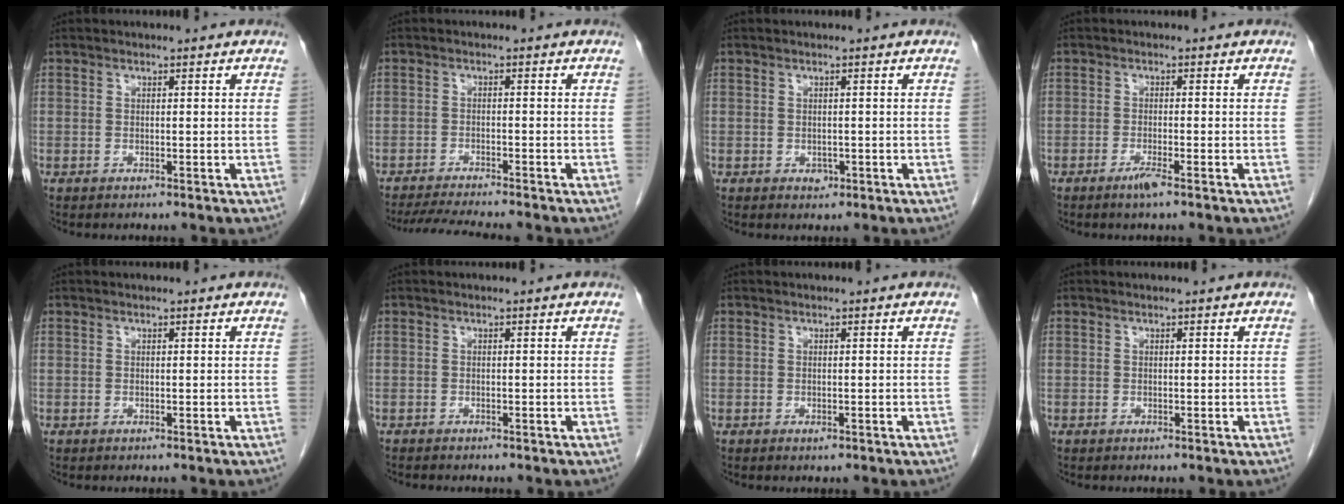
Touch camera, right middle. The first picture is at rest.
{"total": 7.3, "force": [-6.7, -0.1, 3.0], "torque": [-0.045, -0.017, -0.107]}
{"total": 1.1, "force": [-0.4, 0.8, 0.5], "torque": [-0.008, 0.001, -0.002]}
{"total": 2.2, "force": [-1.5, -0.1, 1.6], "torque": [-0.034, -0.004, -0.029]}
{"total": 0.0}
{"total": 1.1, "force": [-1.0, 0.3, 0.4], "torque": [-0.011, -0.002, -0.014]}
{"total": 0.5, "force": [-0.3, 0.2, 0.4], "torque": [-0.005, 0.000, -0.002]}
{"total": 0.0}